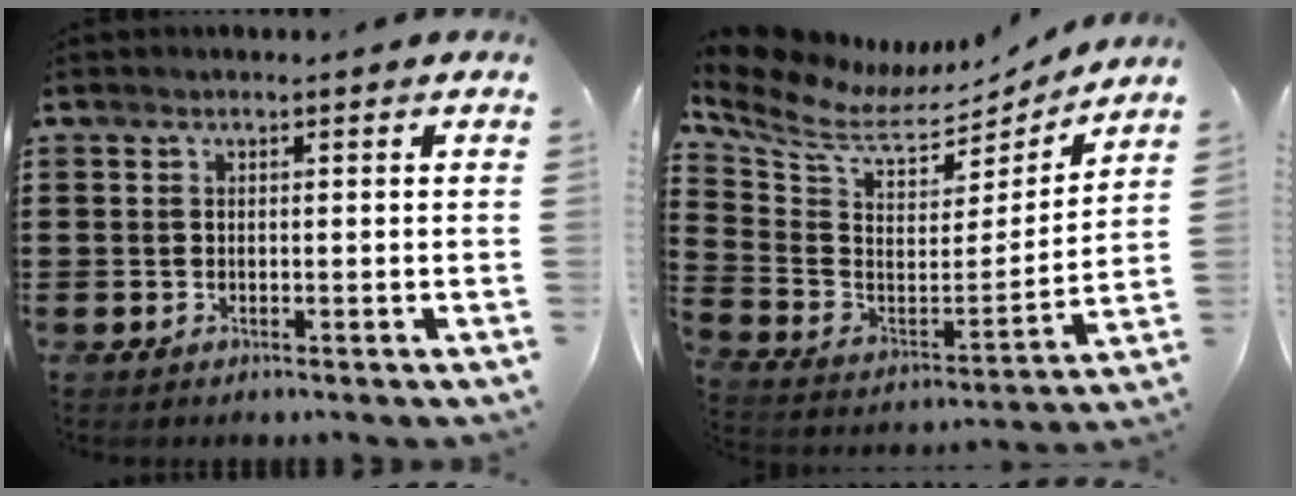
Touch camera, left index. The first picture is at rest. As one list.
[{"total": 8.3, "force": [6.8, 3.1, 3.7], "torque": [-0.112, -0.050, 0.114]}]